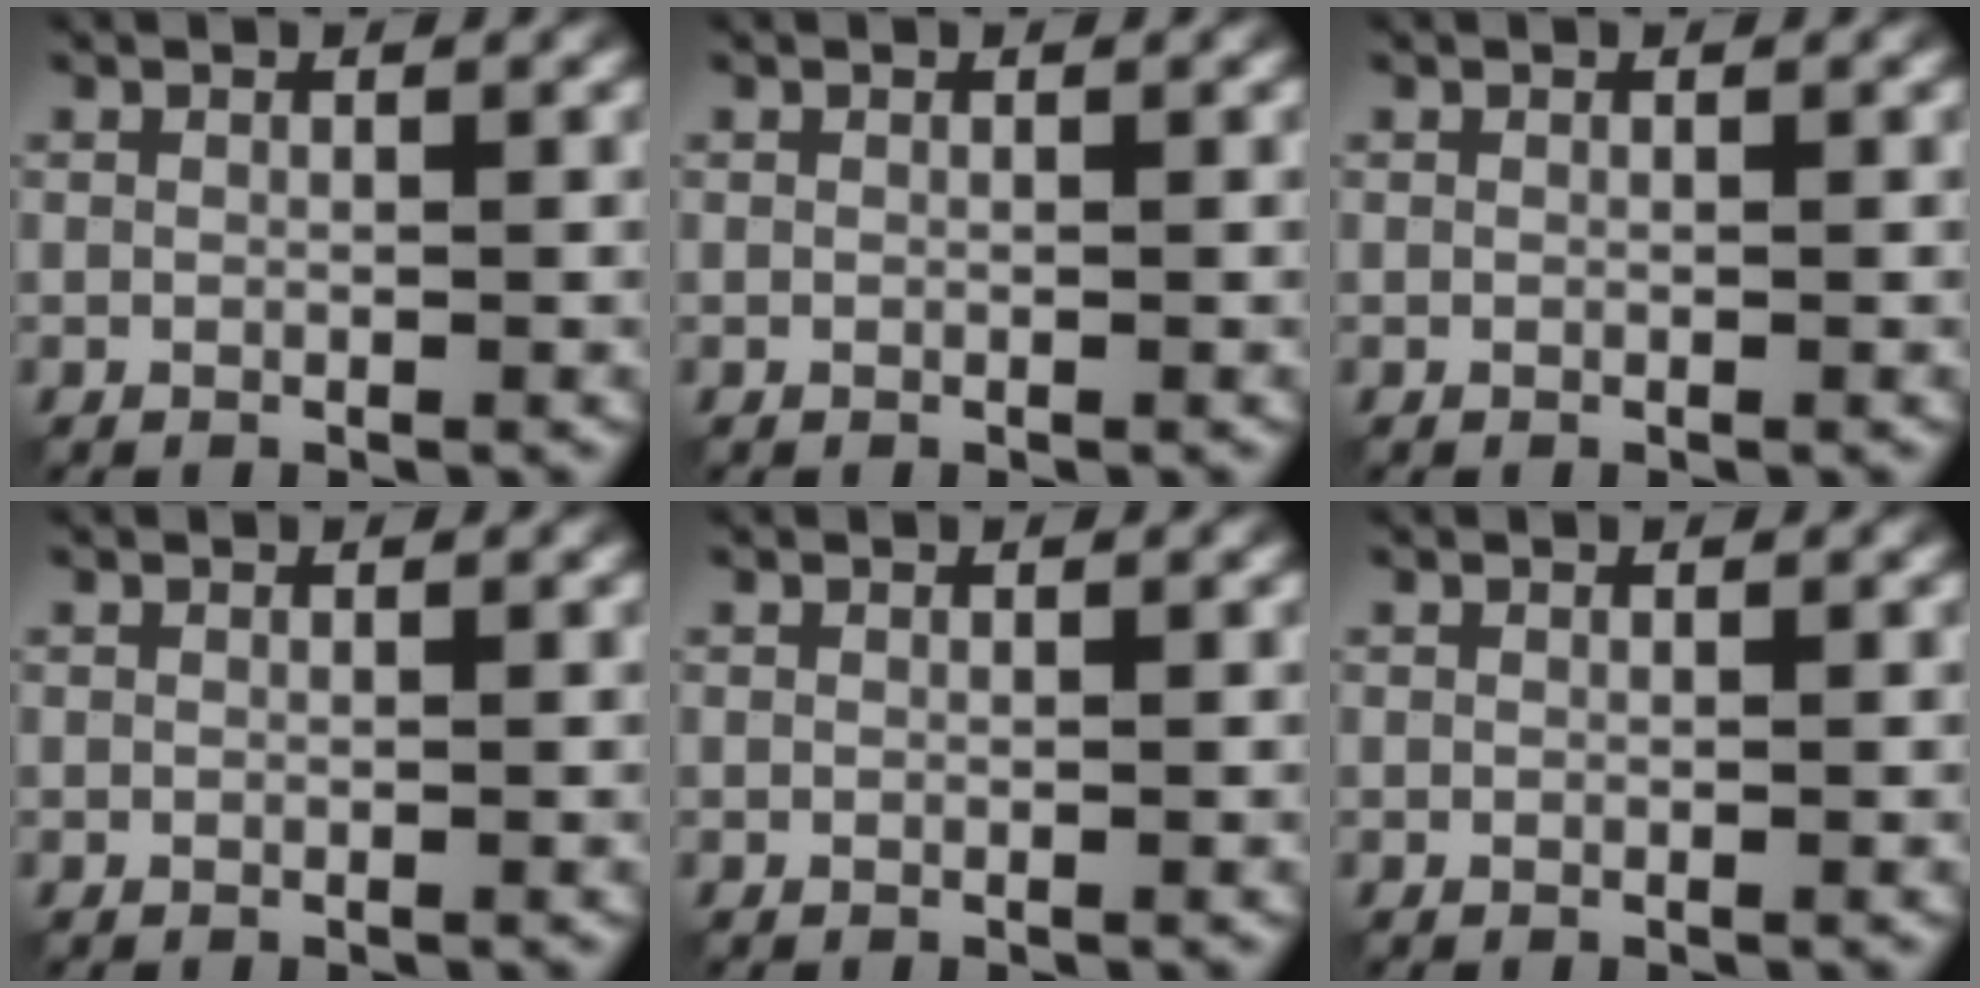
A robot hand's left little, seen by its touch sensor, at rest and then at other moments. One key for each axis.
{"total": 0.0}
{"total": 0.0}
{"total": 0.0}
{"total": 0.0}
{"total": 0.0}